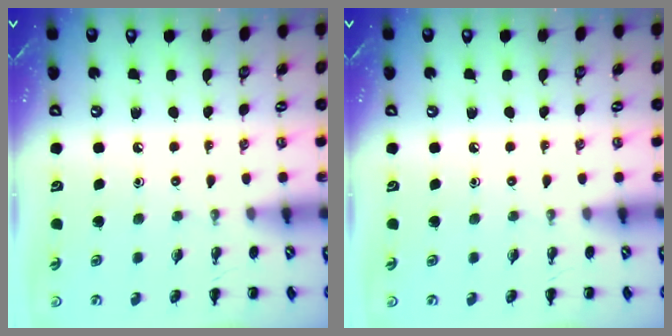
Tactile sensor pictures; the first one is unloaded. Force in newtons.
{"total": 0.0}